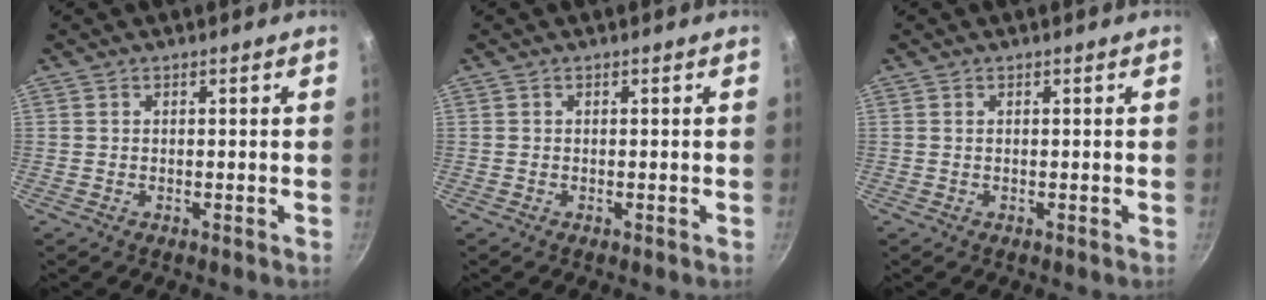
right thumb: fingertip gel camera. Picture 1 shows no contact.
{"total": 0.0}
{"total": 0.0}